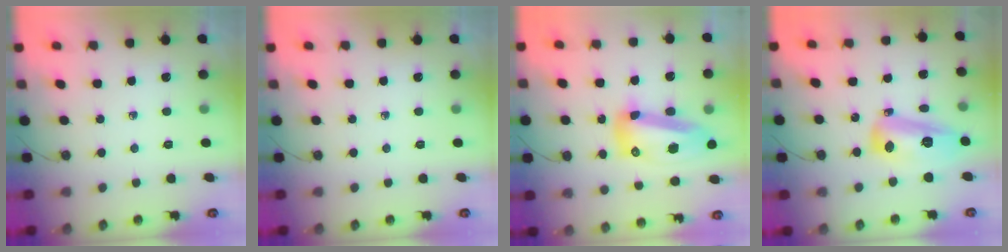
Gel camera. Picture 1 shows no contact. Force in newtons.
{"total": 0.0}
{"total": 16.7, "press": 16.6, "slide": 2.0}
{"total": 13.4, "press": 13.2, "slide": 1.9}